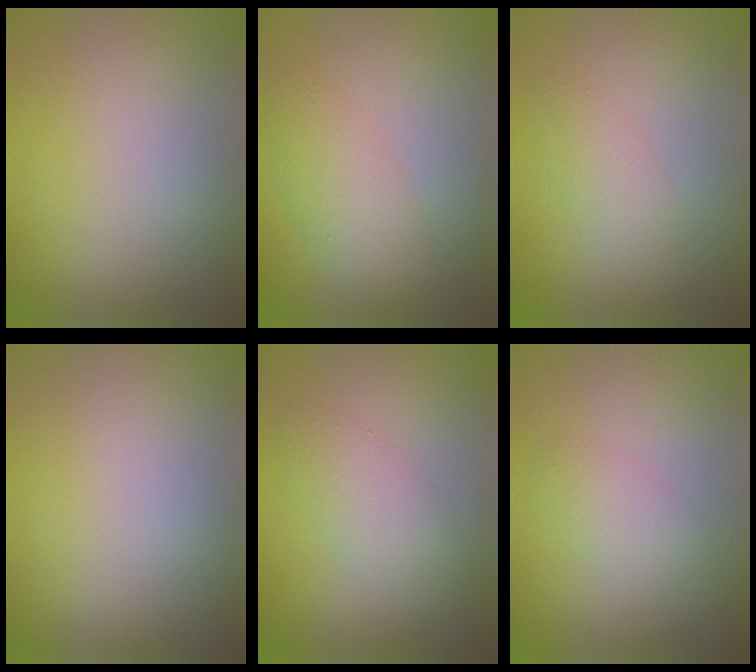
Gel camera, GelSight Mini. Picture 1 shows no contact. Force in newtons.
{"total": 3.2, "press": 3.2, "slide": 0.1}
{"total": 2.1, "press": 2.1, "slide": 0.1}
{"total": 0.0}
{"total": 3.0, "press": 3.0, "slide": 0.1}
{"total": 2.4, "press": 2.4, "slide": 0.1}